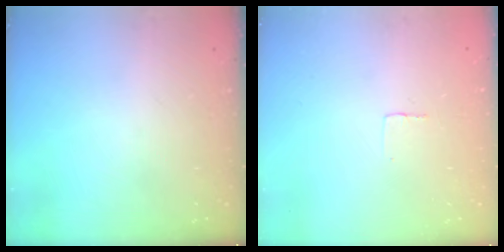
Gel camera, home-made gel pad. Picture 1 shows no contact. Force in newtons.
{"total": 2.4, "press": 2.4, "slide": 0.1}